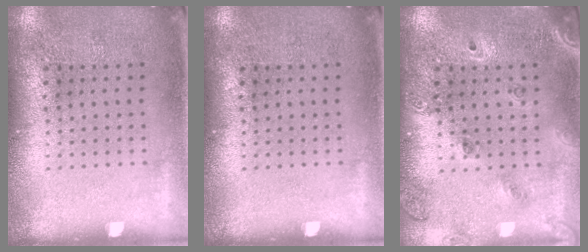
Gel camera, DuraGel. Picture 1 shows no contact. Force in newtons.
{"total": 0.0}
{"total": 1.6, "press": 1.4, "slide": 0.9}